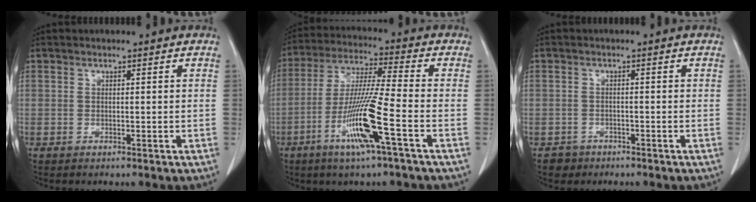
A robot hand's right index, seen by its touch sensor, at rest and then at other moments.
{"total": 12.6, "force": [-5.2, -0.6, 11.5], "torque": [-0.231, -0.015, -0.102]}
{"total": 2.3, "force": [-1.4, 1.7, -0.4], "torque": [0.003, 0.009, -0.026]}